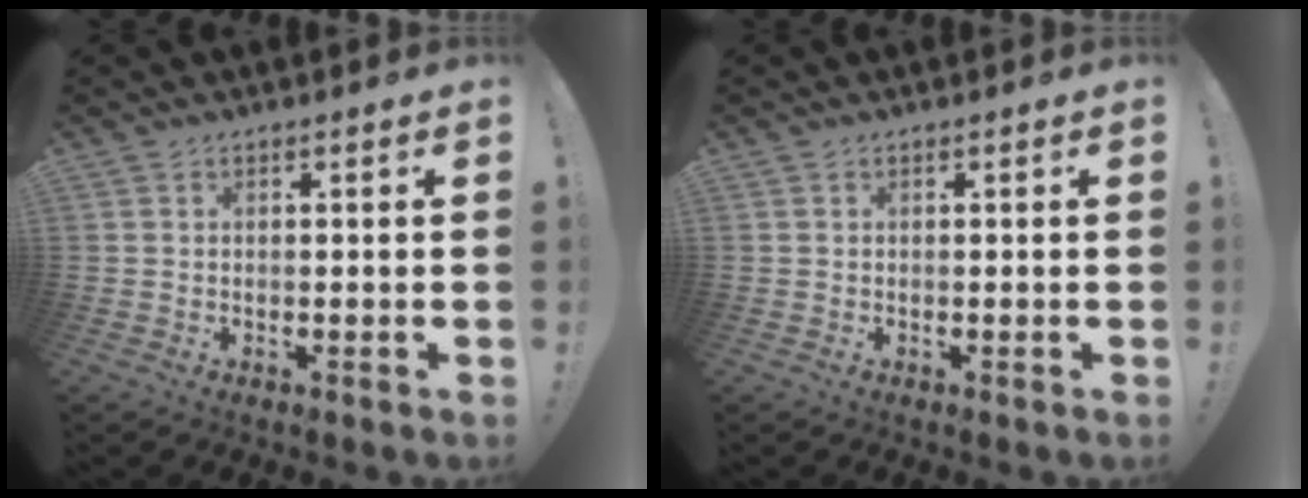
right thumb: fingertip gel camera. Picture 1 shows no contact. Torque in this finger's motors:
{"motor_torque": [-0.02, 0.02, -0.07, 0.07, 0.00]}